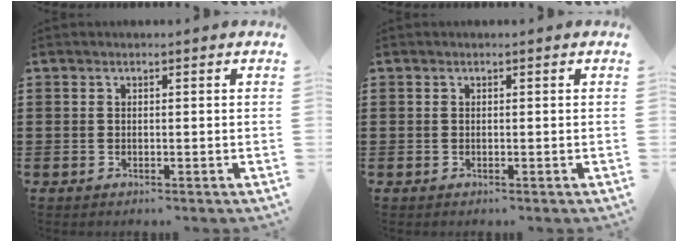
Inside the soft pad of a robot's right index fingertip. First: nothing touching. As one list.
[{"total": 0.0}]